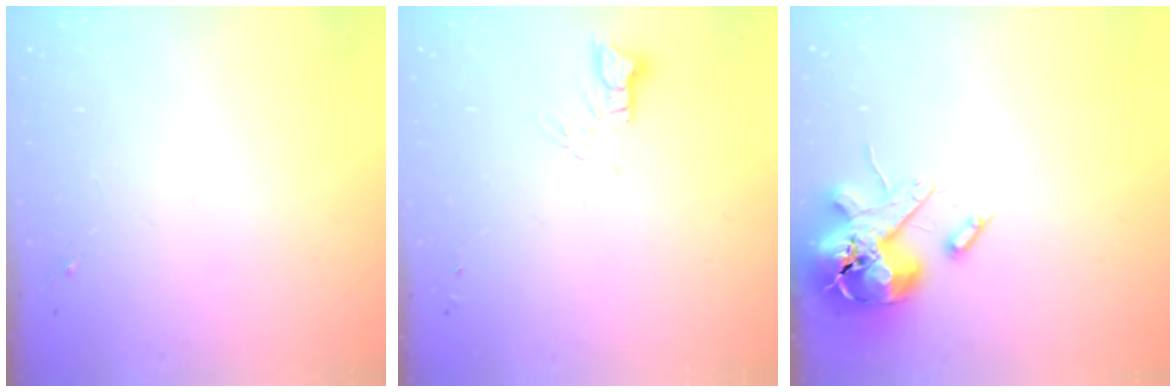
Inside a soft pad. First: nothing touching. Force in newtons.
{"total": 4.0, "press": 4.0, "slide": 0.4}
{"total": 14.6, "press": 14.4, "slide": 2.4}